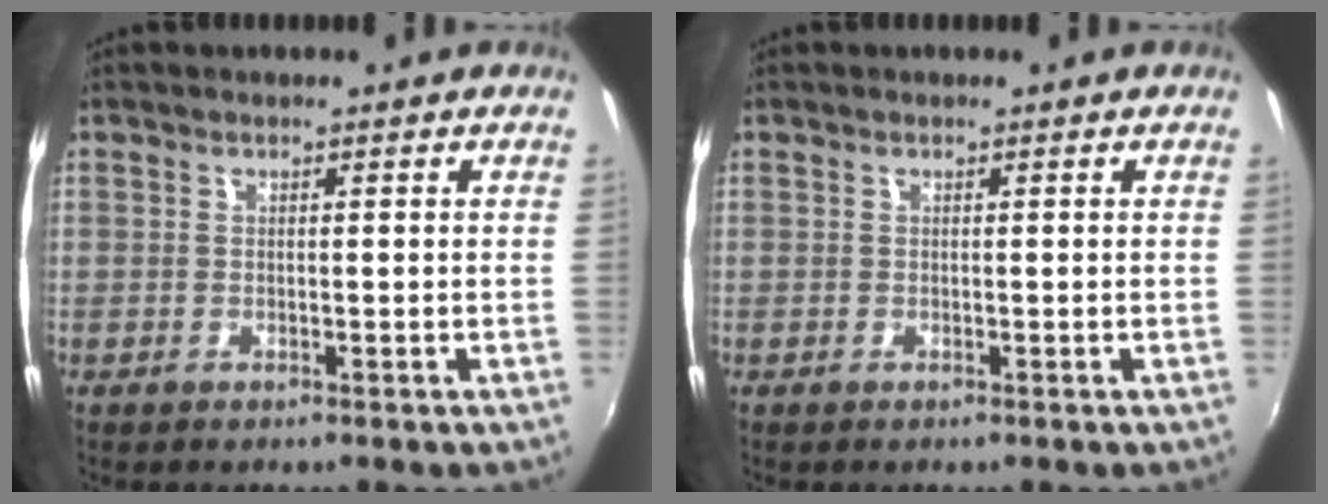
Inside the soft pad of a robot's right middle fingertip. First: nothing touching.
{"total": 0.0}